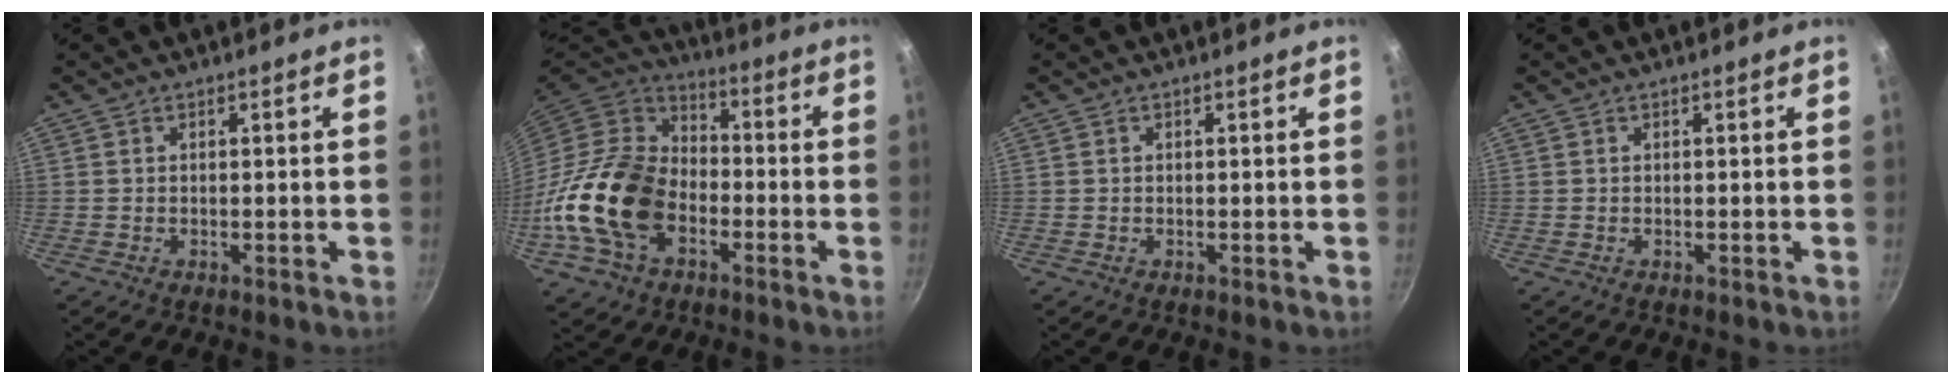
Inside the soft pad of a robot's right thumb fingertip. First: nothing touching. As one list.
[{"total": 20.7, "force": [-6.2, 14.3, 13.6], "torque": [-0.246, 0.044, -0.130]}, {"total": 0.0}, {"total": 0.0}]